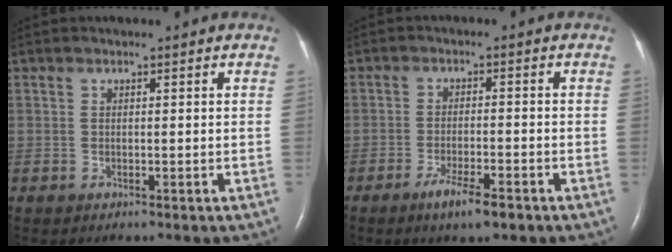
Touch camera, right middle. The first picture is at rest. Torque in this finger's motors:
{"motor_torque": [0.62, -0.54, 0.28, 0.09]}